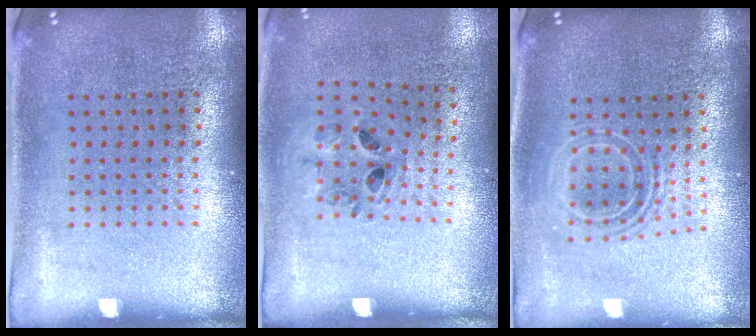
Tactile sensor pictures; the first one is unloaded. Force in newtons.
{"total": 0.8, "press": 0.8, "slide": 0.3}
{"total": 1.6, "press": 1.3, "slide": 0.9}